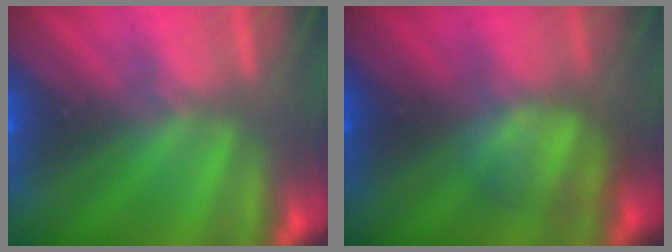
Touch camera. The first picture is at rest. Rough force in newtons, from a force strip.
{"total": 2.4}